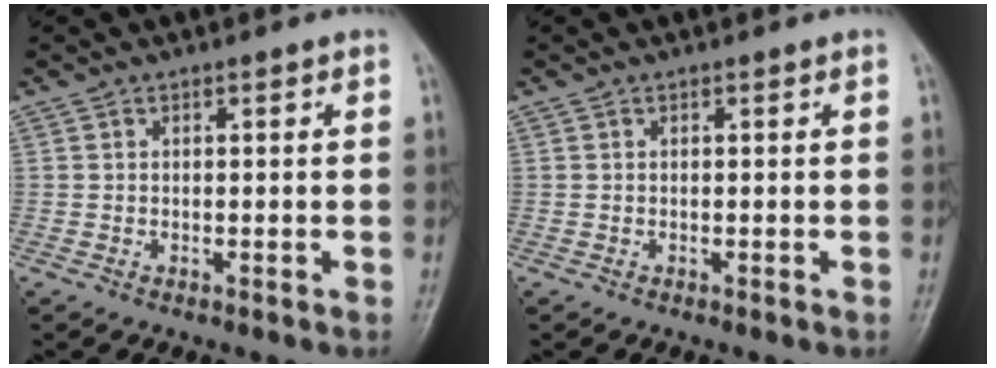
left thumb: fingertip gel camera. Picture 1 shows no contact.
{"total": 0.0}